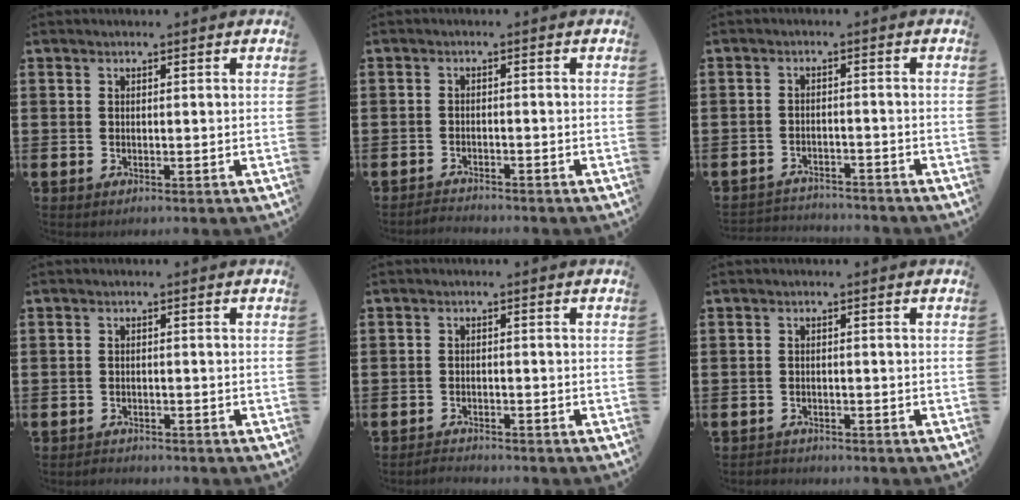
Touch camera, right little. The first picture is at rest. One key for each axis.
{"total": 1.5, "fx": -1.5, "fy": 0.0, "fz": -0.1, "tx": -0.003, "ty": 0.004, "tz": -0.032}
{"total": 2.4, "fx": -2.4, "fy": 0.3, "fz": -0.2, "tx": -0.004, "ty": 0.001, "tz": -0.053}
{"total": 1.1, "fx": -1.1, "fy": 0.1, "fz": -0.2, "tx": -0.001, "ty": 0.003, "tz": -0.024}
{"total": 1.5, "fx": -1.5, "fy": 0.0, "fz": -0.1, "tx": -0.003, "ty": 0.003, "tz": -0.032}
{"total": 1.1, "fx": -1.0, "fy": 0.2, "fz": -0.2, "tx": 0.001, "ty": 0.003, "tz": -0.023}